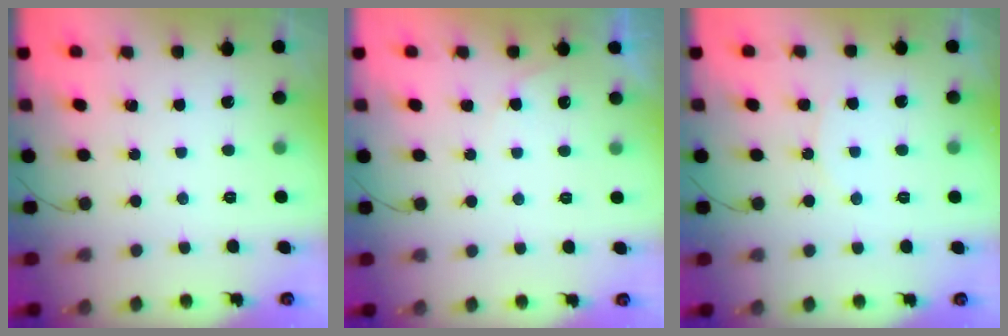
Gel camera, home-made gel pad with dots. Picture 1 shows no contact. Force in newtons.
{"total": 4.4, "press": 4.4, "slide": 0.1}
{"total": 5.6, "press": 5.5, "slide": 0.7}